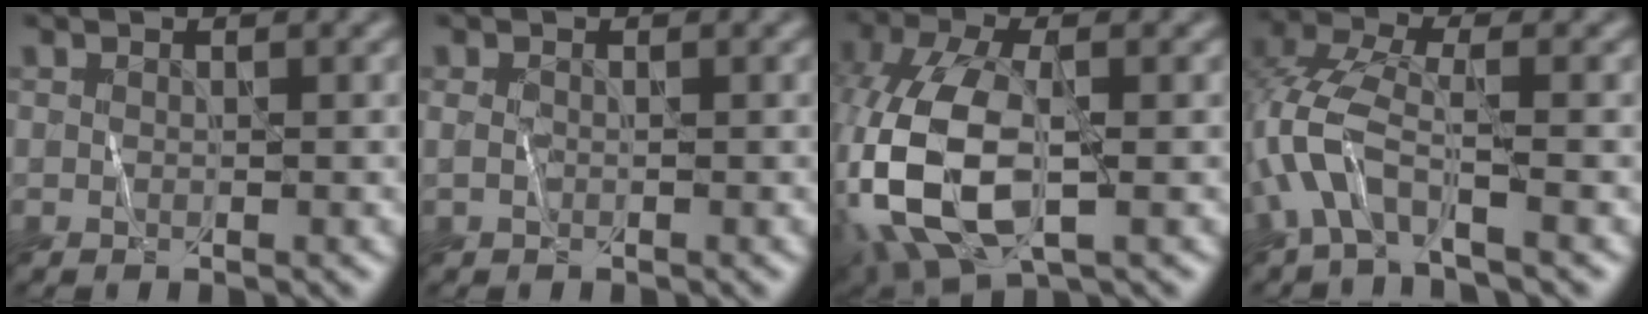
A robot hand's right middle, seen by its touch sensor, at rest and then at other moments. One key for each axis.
{"total": 0.6, "fx": -0.1, "fy": 0.5, "fz": 0.4, "tx": -0.011, "ty": 0.000, "tz": -0.003}
{"total": 10.9, "fx": -1.6, "fy": 5.6, "fz": 9.2, "tx": -0.209, "ty": -0.002, "tz": -0.038}
{"total": 5.8, "fx": -2.3, "fy": 2.1, "fz": 4.9, "tx": -0.113, "ty": 0.009, "tz": -0.055}